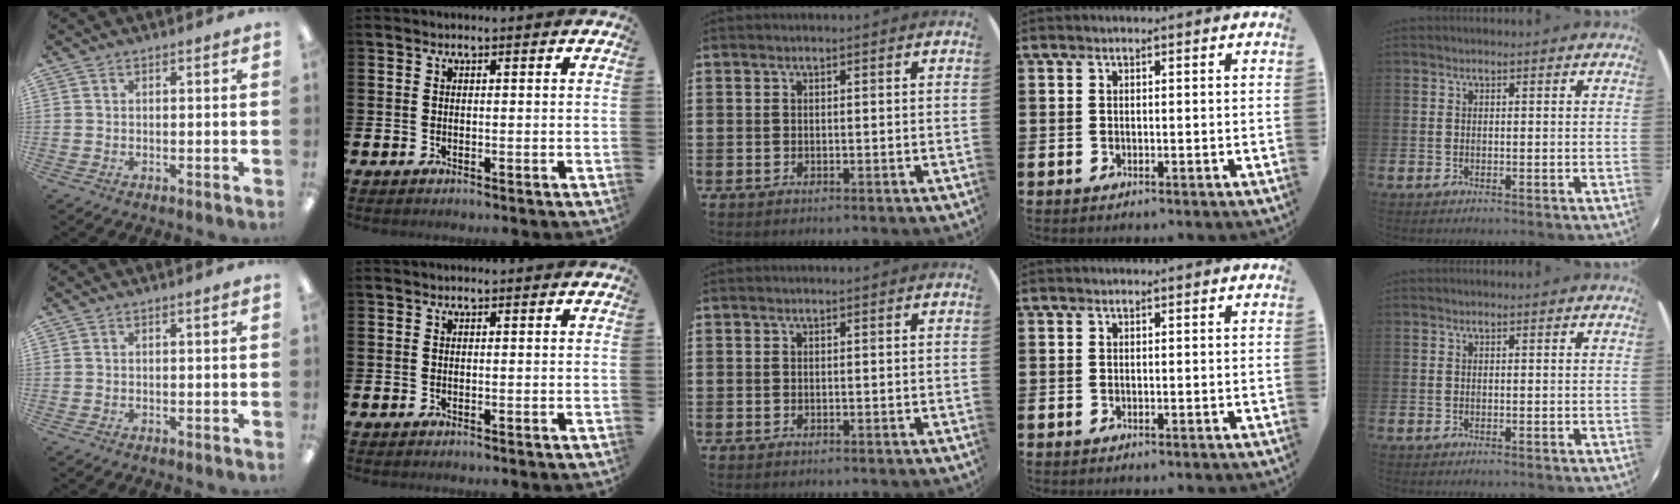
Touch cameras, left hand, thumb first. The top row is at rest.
{"thumb": {"total": 1.0, "force": [0.4, 0.1, 0.9], "torque": [-0.017, 0.001, 0.007]}}